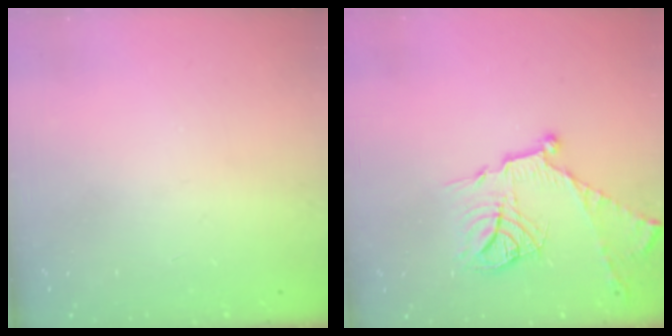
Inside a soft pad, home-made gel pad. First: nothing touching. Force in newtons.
{"total": 16.0, "press": 16.0, "slide": 1.4}